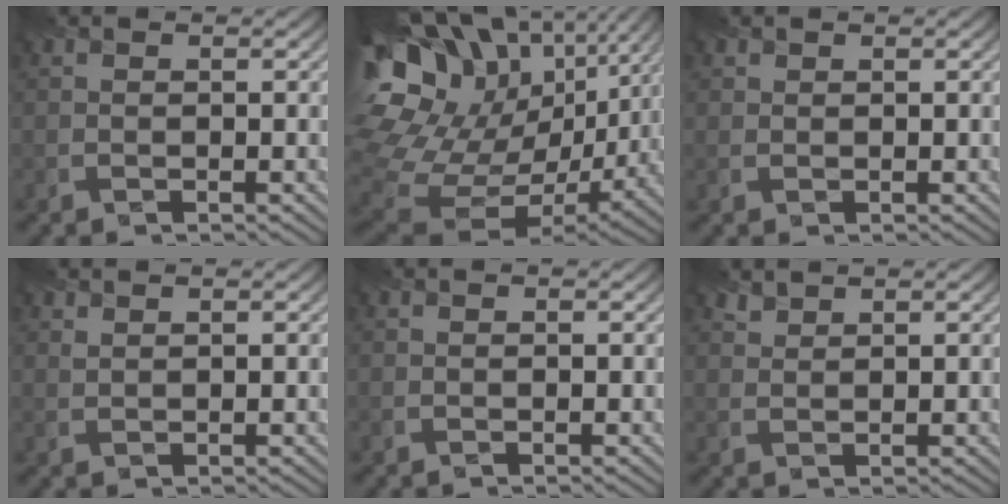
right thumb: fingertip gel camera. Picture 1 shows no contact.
{"total": 20.1, "force": [5.7, 14.5, 12.7], "torque": [-0.312, 0.008, 0.145]}
{"total": 0.8, "force": [0.7, 0.4, -0.1], "torque": [0.000, -0.002, 0.017]}
{"total": 1.0, "force": [1.0, 0.2, -0.1], "torque": [-0.008, -0.001, 0.024]}
{"total": 0.0}
{"total": 1.5, "force": [1.5, 0.3, 0.0], "torque": [-0.007, -0.001, 0.036]}